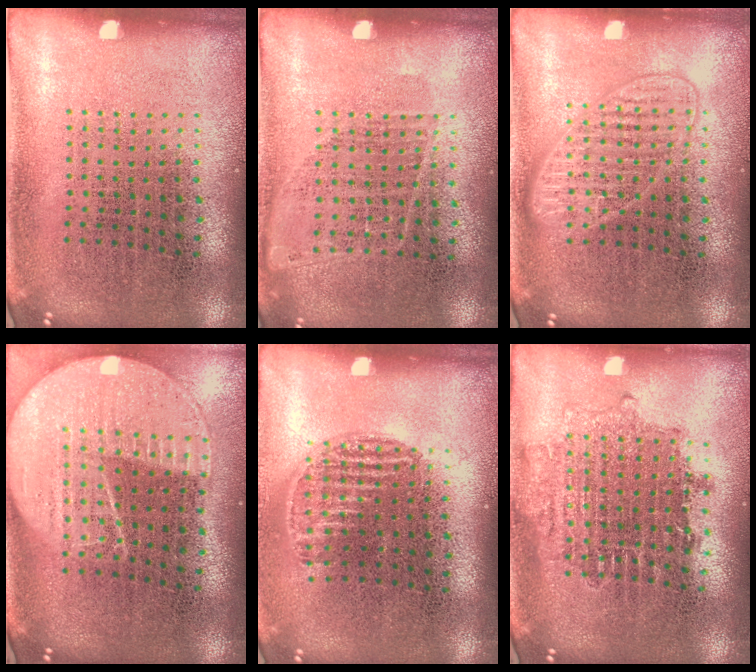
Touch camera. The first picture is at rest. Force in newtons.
{"total": 1.0, "press": 0.9, "slide": 0.6}
{"total": 2.5, "press": 2.4, "slide": 0.4}
{"total": 2.1, "press": 1.8, "slide": 1.1}
{"total": 0.9, "press": 0.8, "slide": 0.5}
{"total": 1.6, "press": 1.3, "slide": 0.8}